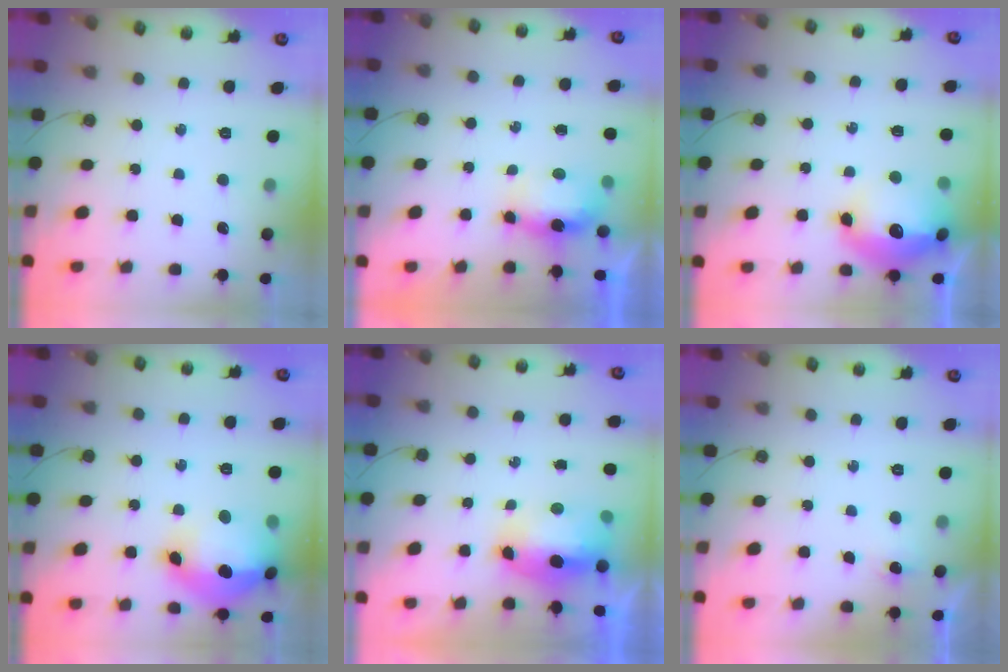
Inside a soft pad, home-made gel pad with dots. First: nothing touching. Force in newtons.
{"total": 8.5, "press": 6.8, "slide": 5.0}
{"total": 18.2, "press": 18.1, "slide": 1.7}
{"total": 20.3, "press": 20.2, "slide": 2.1}
{"total": 9.4, "press": 9.2, "slide": 2.2}
{"total": 4.9, "press": 4.6, "slide": 1.4}